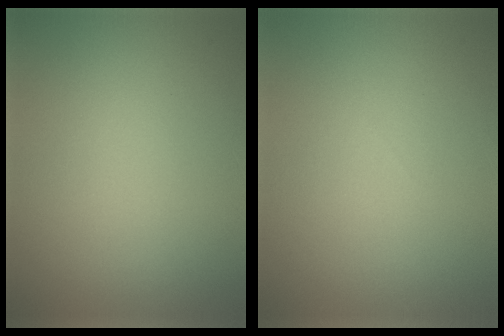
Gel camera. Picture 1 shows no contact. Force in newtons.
{"total": 0.0}